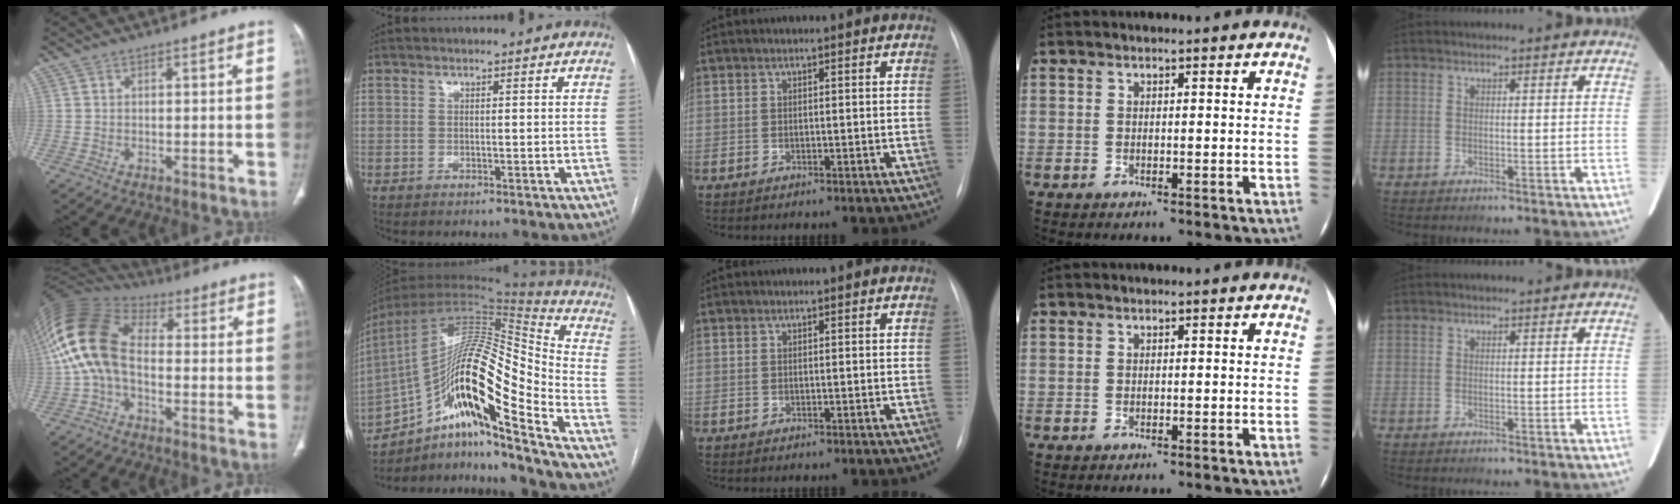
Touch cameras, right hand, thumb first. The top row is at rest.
{"thumb": {"total": 15.0, "force": [-0.9, 9.1, 11.8], "torque": [-0.244, 0.038, -0.029]}, "index": {"total": 24.4, "force": [-12.9, 3.4, 20.4], "torque": [-0.356, 0.017, -0.223]}}